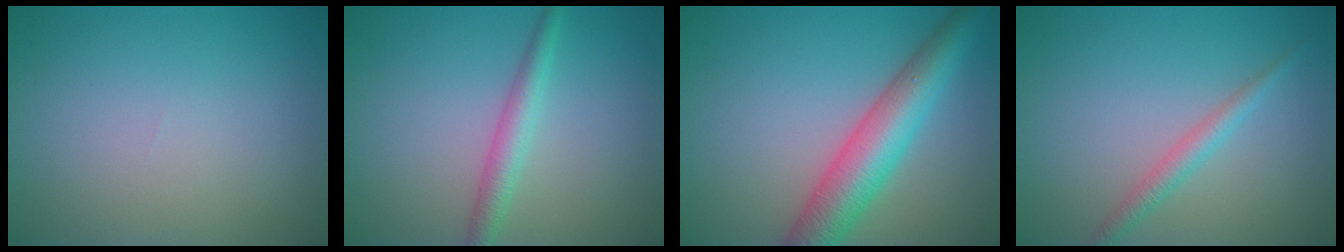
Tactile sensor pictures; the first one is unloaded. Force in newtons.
{"total": 2.4, "press": 2.4, "slide": 0.0}
{"total": 6.7, "press": 6.7, "slide": 0.2}
{"total": 1.8, "press": 1.8, "slide": 0.0}